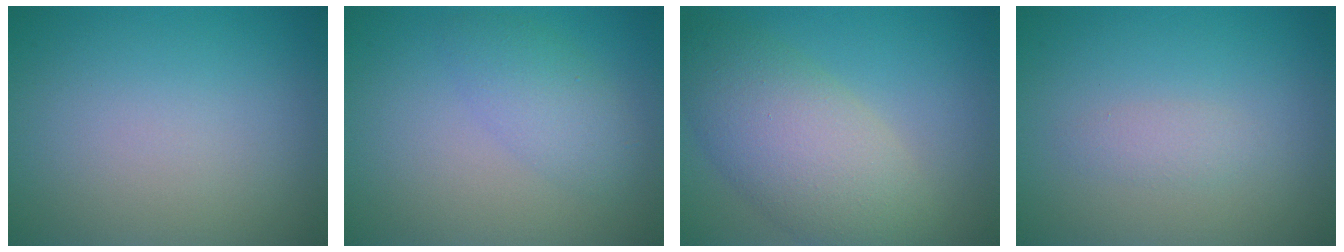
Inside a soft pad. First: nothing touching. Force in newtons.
{"total": 2.8, "press": 2.8, "slide": 0.1}
{"total": 7.5, "press": 7.4, "slide": 0.6}
{"total": 1.1, "press": 1.1, "slide": 0.1}